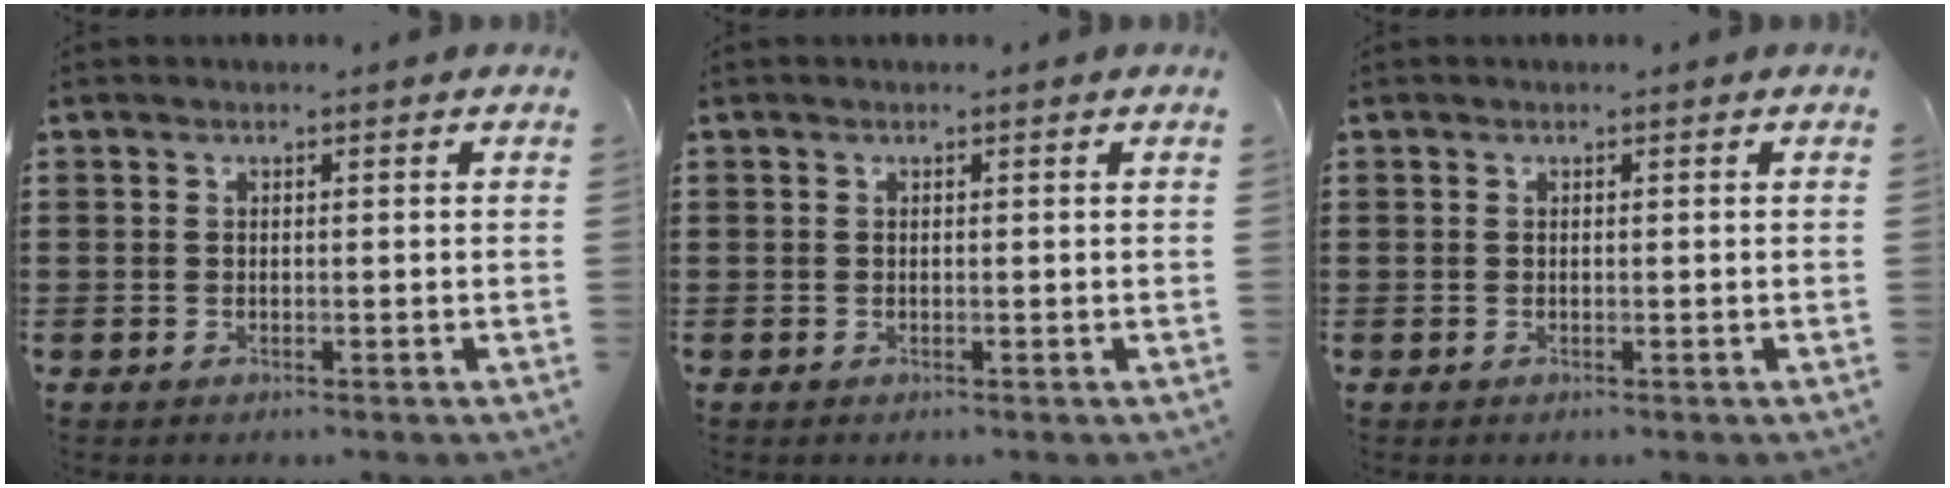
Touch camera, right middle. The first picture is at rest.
{"total": 0.0}
{"total": 0.0}